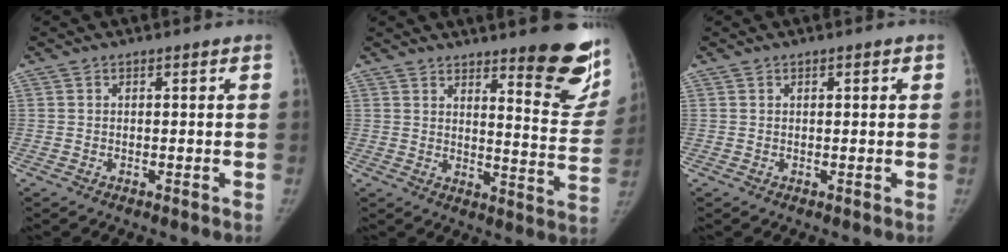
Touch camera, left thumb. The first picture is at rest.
{"total": 16.2, "force": [11.0, 3.8, 11.3], "torque": [-0.098, -0.093, 0.142]}
{"total": 1.0, "force": [0.4, 0.4, 0.9], "torque": [-0.009, 0.003, 0.004]}